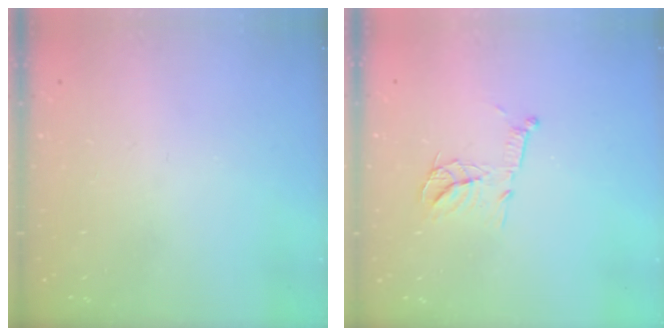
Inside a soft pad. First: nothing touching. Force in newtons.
{"total": 11.7, "press": 11.7, "slide": 0.7}